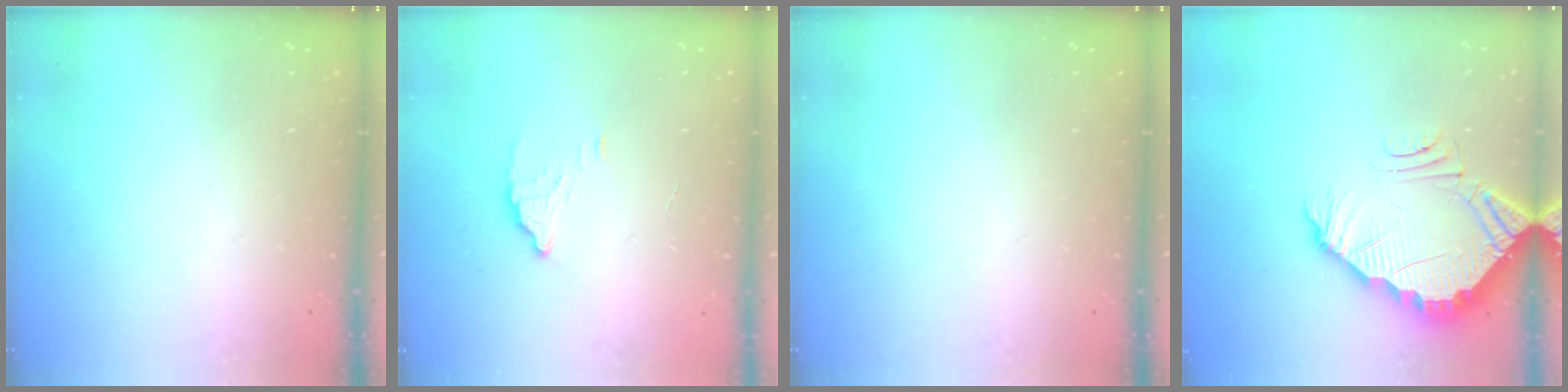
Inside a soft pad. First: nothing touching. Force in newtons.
{"total": 1.8, "press": 1.7, "slide": 0.1}
{"total": 0.0}
{"total": 4.2, "press": 4.2, "slide": 0.3}